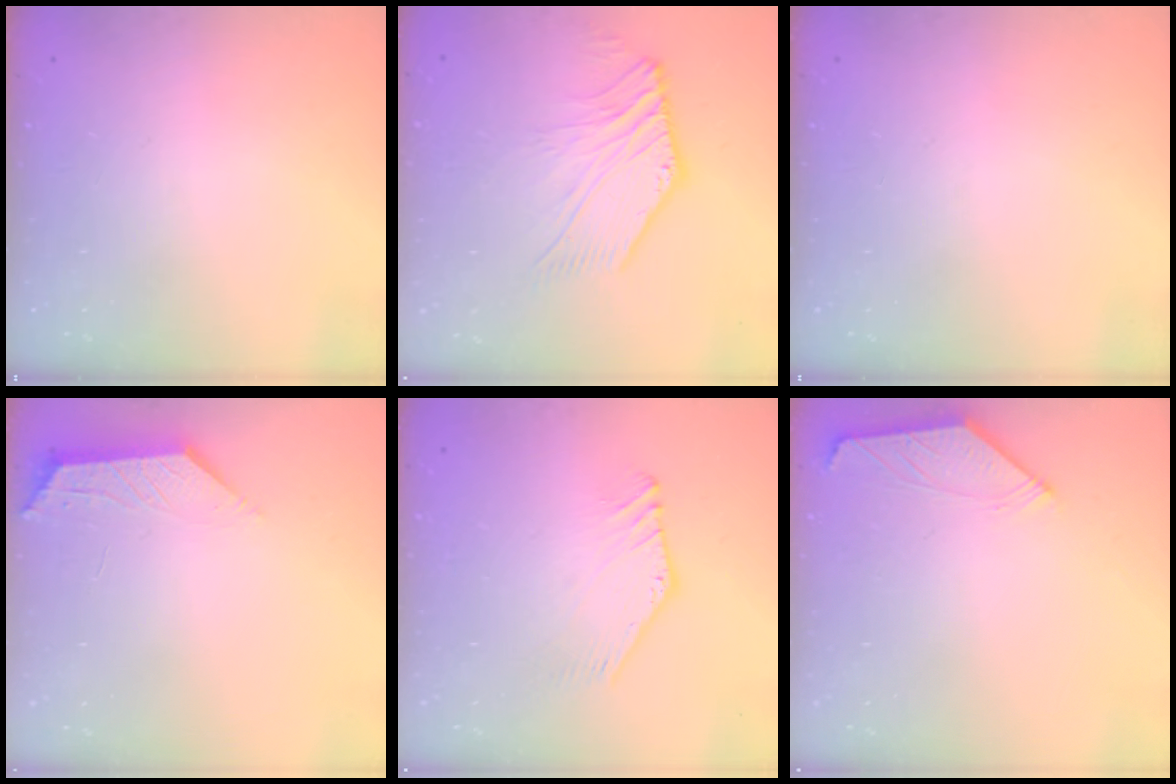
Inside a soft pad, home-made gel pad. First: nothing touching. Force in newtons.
{"total": 6.2, "press": 6.1, "slide": 1.1}
{"total": 0.0}
{"total": 1.9, "press": 1.9, "slide": 0.4}
{"total": 2.2, "press": 2.2, "slide": 0.1}
{"total": 1.4, "press": 1.4, "slide": 0.4}